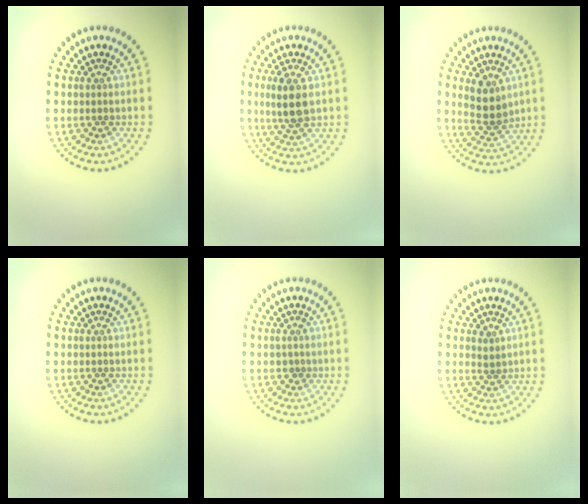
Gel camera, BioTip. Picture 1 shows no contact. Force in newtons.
{"total": 3.5, "press": 3.4, "slide": 0.9}
{"total": 3.4, "press": 3.1, "slide": 1.3}
{"total": 0.0}
{"total": 0.6, "press": 0.6, "slide": 0.3}
{"total": 0.7, "press": 0.2, "slide": 0.6}